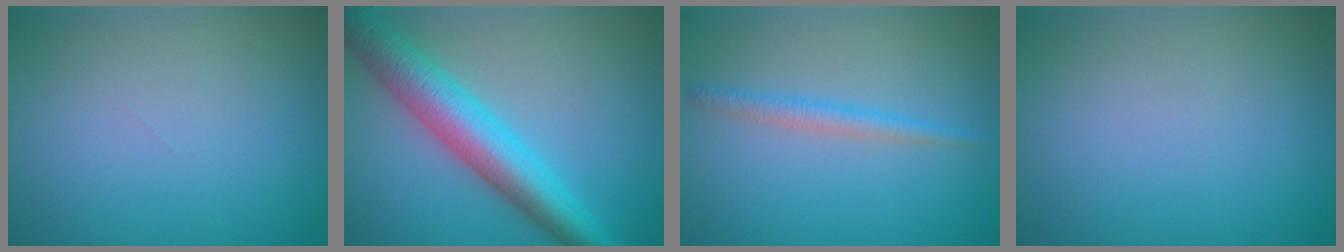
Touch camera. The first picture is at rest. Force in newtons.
{"total": 7.2, "press": 7.2, "slide": 0.1}
{"total": 1.8, "press": 1.8, "slide": 0.0}
{"total": 0.0}